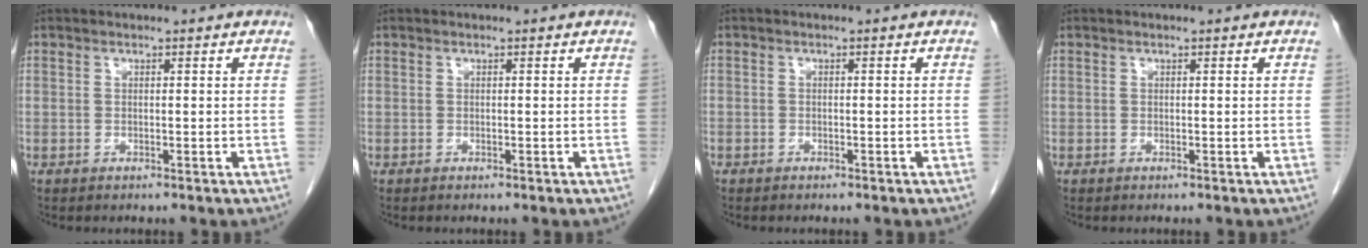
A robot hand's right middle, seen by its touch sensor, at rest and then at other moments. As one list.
[{"total": 0.0}, {"total": 0.8, "force": [-0.6, 0.5, 0.1], "torque": [-0.011, 0.001, -0.012]}, {"total": 0.0}]